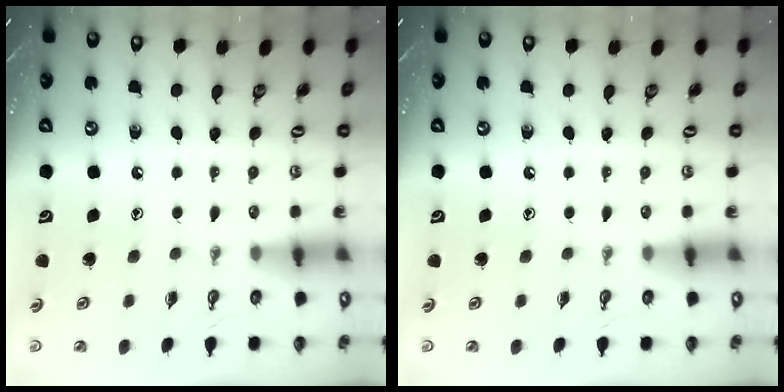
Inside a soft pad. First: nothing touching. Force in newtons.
{"total": 0.0}